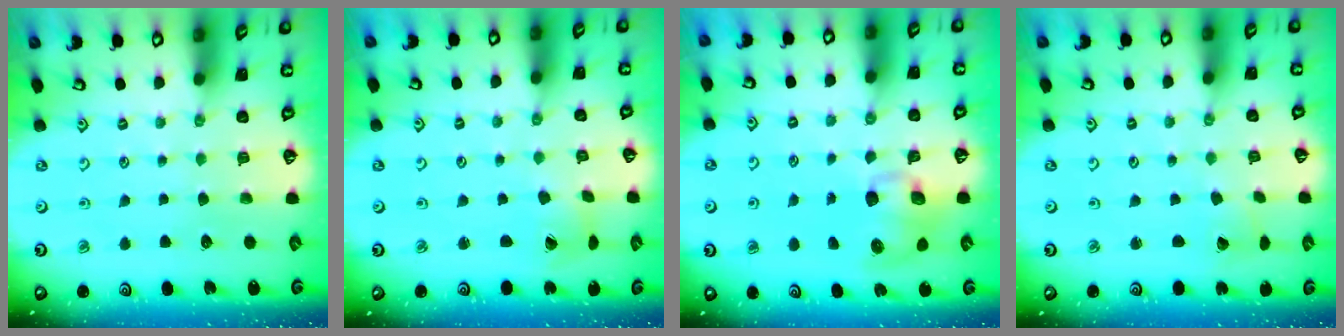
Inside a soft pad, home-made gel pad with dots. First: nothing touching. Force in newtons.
{"total": 2.2, "press": 2.2, "slide": 0.4}
{"total": 9.0, "press": 8.9, "slide": 1.3}
{"total": 2.0, "press": 2.0, "slide": 0.3}